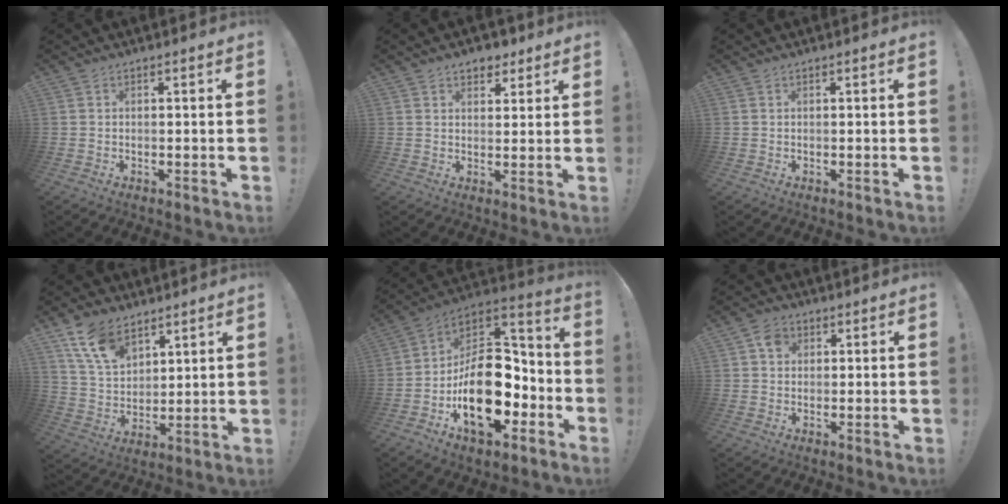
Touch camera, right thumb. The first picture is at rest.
{"total": 5.1, "force": [3.4, 3.4, 1.6], "torque": [-0.005, -0.017, 0.059]}
{"total": 0.0}
{"total": 12.7, "force": [8.5, 7.5, 5.7], "torque": [-0.104, -0.044, 0.164]}
{"total": 24.4, "force": [-6.4, 14.7, 18.3], "torque": [-0.293, 0.033, -0.090]}
{"total": 4.0, "force": [1.1, 3.3, 1.9], "torque": [-0.026, 0.007, 0.019]}